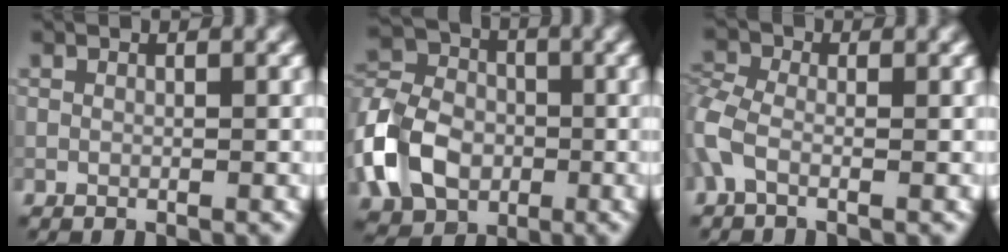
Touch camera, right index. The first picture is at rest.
{"total": 9.1, "force": [-2.9, 6.7, 5.5], "torque": [-0.123, 0.005, -0.074]}
{"total": 2.8, "force": [-0.9, 1.4, 2.2], "torque": [-0.060, 0.003, -0.036]}